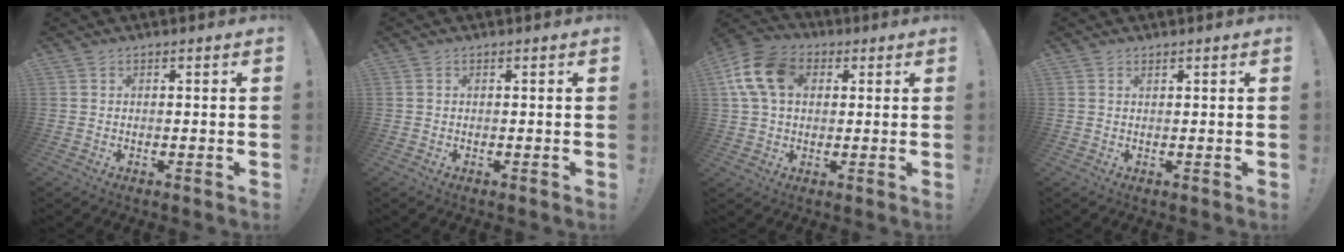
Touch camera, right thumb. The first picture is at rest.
{"total": 0.0}
{"total": 14.2, "force": [3.6, 10.1, 9.2], "torque": [-0.172, 0.004, 0.069]}
{"total": 0.7, "force": [0.6, 0.2, 0.3], "torque": [0.003, -0.004, 0.010]}